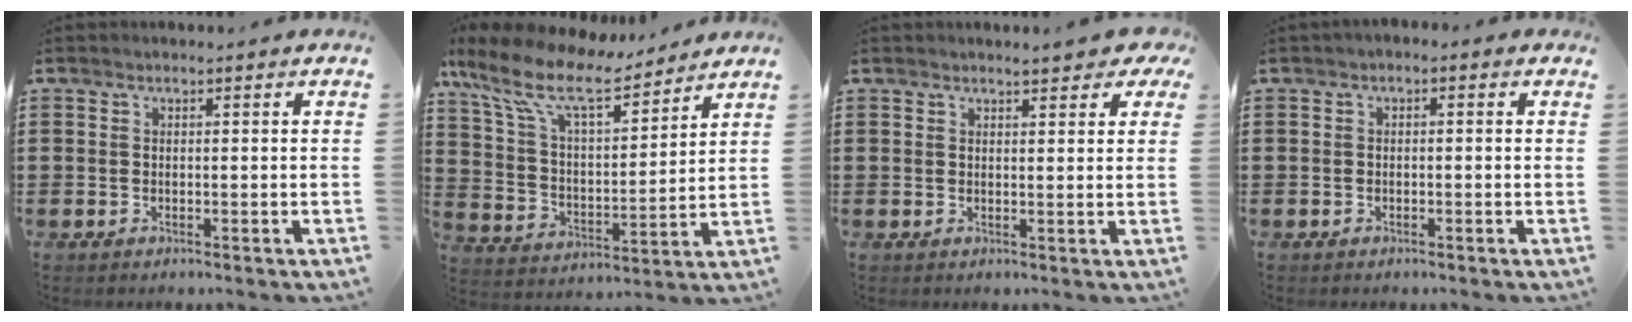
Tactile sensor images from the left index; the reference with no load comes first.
{"total": 11.3, "force": [8.7, 3.1, 6.5], "torque": [-0.159, -0.038, 0.152]}
{"total": 2.9, "force": [2.4, 0.6, 1.5], "torque": [-0.027, 0.000, 0.042]}
{"total": 0.9, "force": [-0.7, 0.5, 0.3], "torque": [-0.008, 0.002, -0.017]}